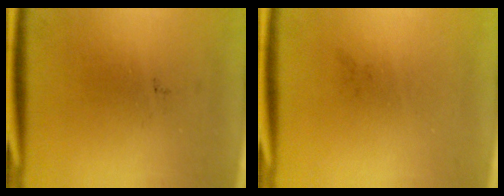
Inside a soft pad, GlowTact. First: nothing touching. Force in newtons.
{"total": 0.0}